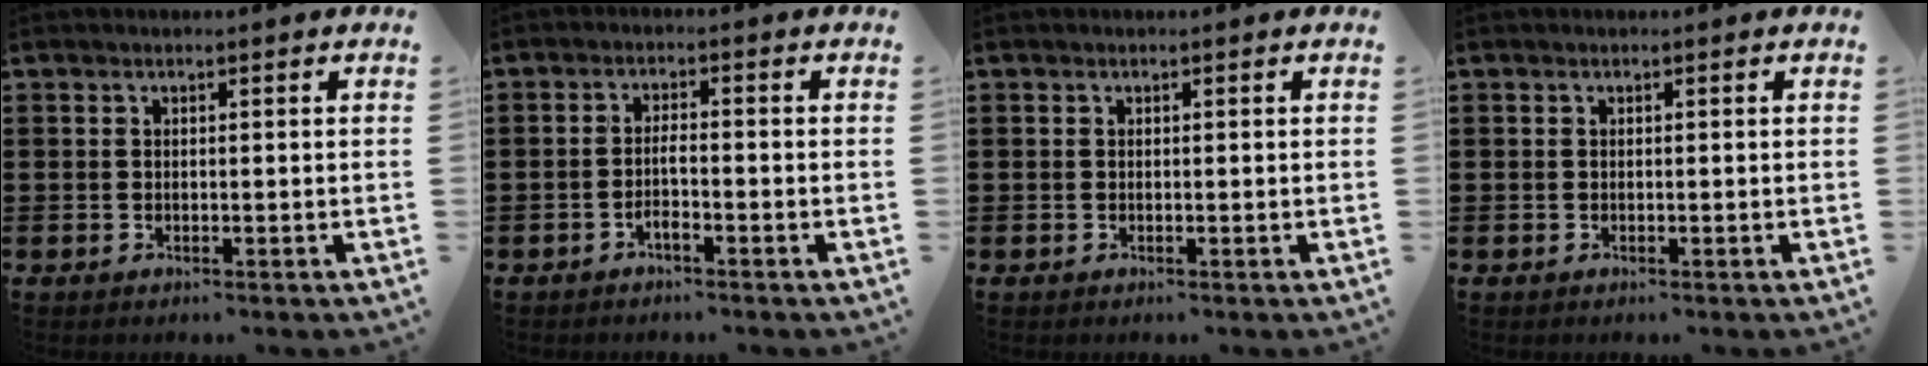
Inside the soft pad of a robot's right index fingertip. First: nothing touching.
{"total": 2.2, "force": [-1.3, 0.4, 1.7], "torque": [-0.033, 0.002, -0.025]}
{"total": 0.0}
{"total": 0.0}